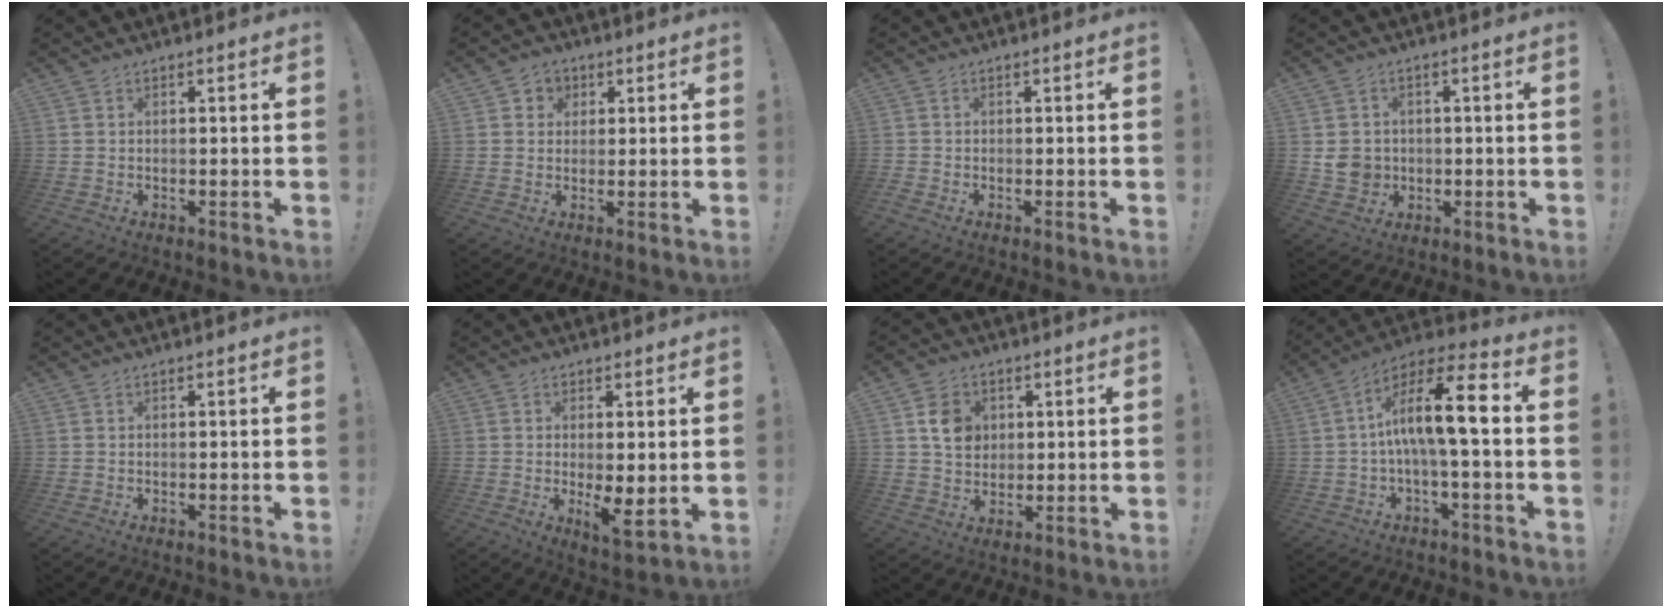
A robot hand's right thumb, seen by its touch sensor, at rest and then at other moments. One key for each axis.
{"total": 4.2, "fx": 0.9, "fy": 4.0, "fz": 0.8, "tx": -0.003, "ty": -0.005, "tz": 0.014}
{"total": 0.7, "fx": -0.4, "fy": 0.5, "fz": 0.2, "tx": -0.006, "ty": 0.003, "tz": -0.006}
{"total": 7.1, "fx": 0.0, "fy": 6.6, "fz": 2.4, "tx": -0.050, "ty": 0.003, "tz": 0.004}
{"total": 0.0}
{"total": 6.9, "fx": -0.2, "fy": 1.8, "fz": 6.7, "tx": -0.092, "ty": -0.022, "tz": -0.003}
{"total": 8.6, "fx": 2.6, "fy": 7.4, "fz": 3.6, "tx": -0.042, "ty": -0.003, "tz": 0.052}
{"total": 15.2, "fx": 0.0, "fy": 3.9, "fz": 14.7, "tx": -0.254, "ty": 0.005, "tz": -0.010}